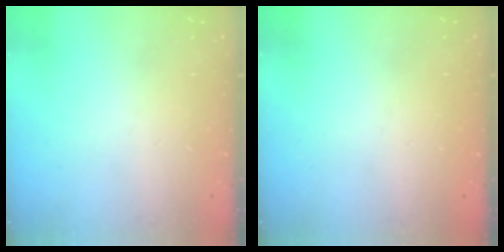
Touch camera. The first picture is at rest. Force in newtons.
{"total": 2.2, "press": 2.2, "slide": 0.0}